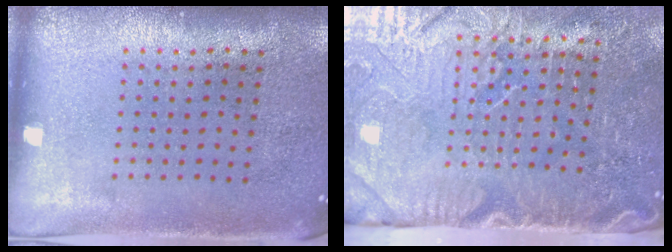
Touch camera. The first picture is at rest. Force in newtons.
{"total": 5.1, "press": 4.5, "slide": 2.5}